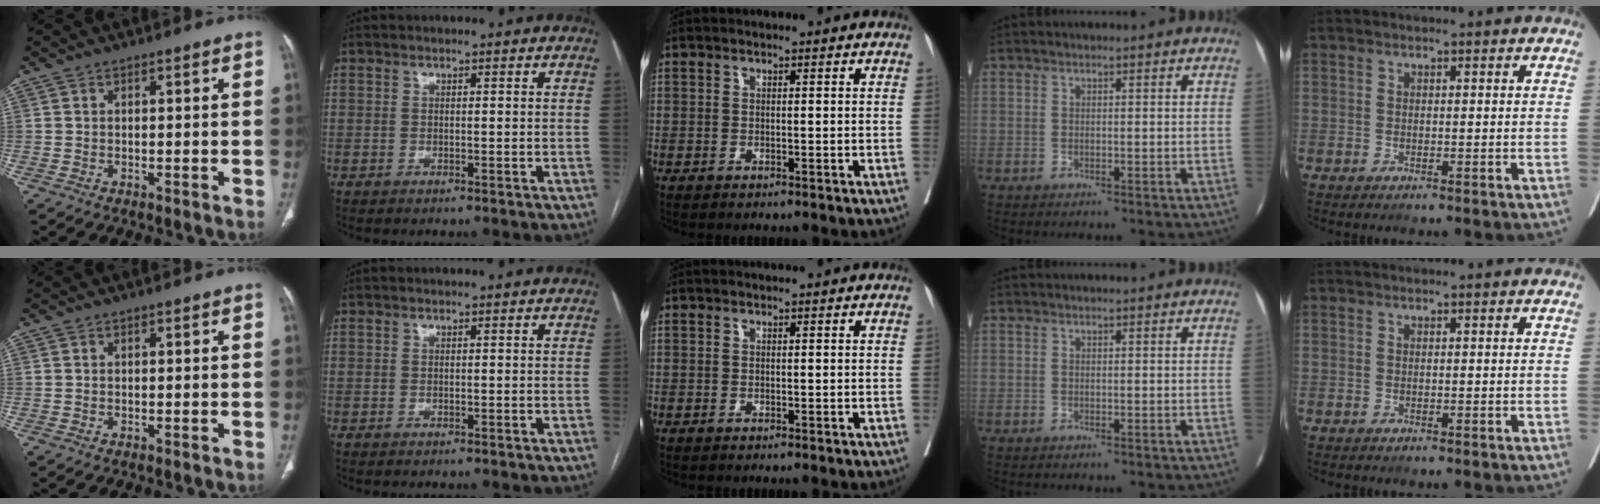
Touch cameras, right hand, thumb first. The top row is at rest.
{}